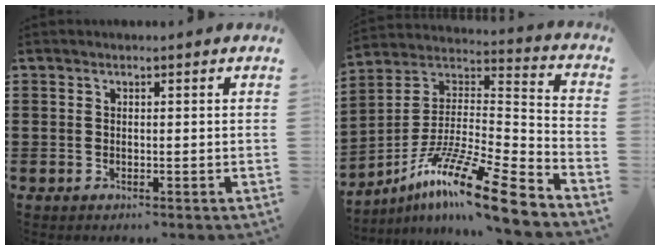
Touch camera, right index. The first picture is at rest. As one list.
[{"total": 15.4, "force": [-11.2, 1.2, 10.6], "torque": [-0.186, 0.024, -0.205]}]